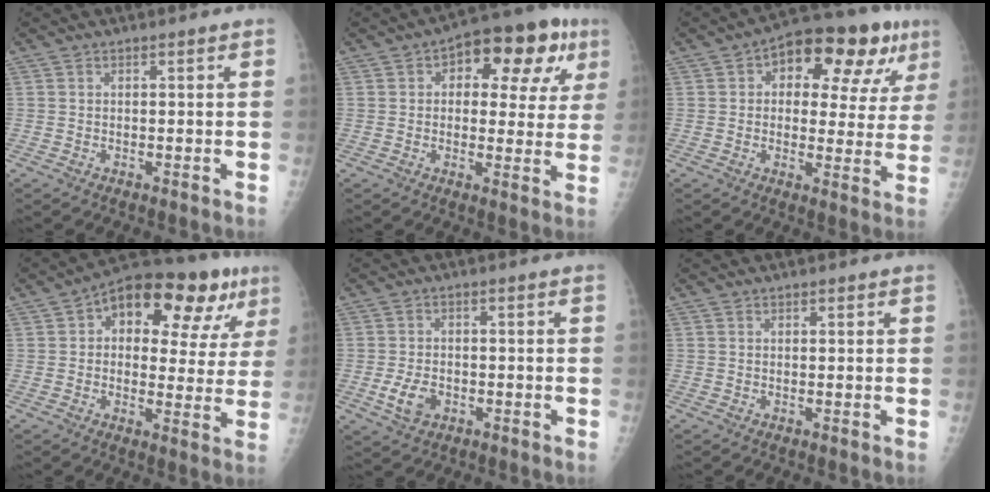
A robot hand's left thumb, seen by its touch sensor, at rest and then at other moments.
{"total": 15.5, "force": [5.8, 8.2, 11.8], "torque": [-0.101, 0.014, 0.066]}
{"total": 16.8, "force": [7.2, 8.6, 12.5], "torque": [-0.120, 0.010, 0.092]}
{"total": 19.1, "force": [8.3, 9.6, 14.3], "torque": [-0.151, 0.017, 0.110]}
{"total": 4.8, "force": [-1.6, 3.3, 3.2], "torque": [-0.057, 0.002, -0.026]}
{"total": 0.6, "force": [0.4, 0.3, 0.2], "torque": [0.000, -0.003, 0.004]}